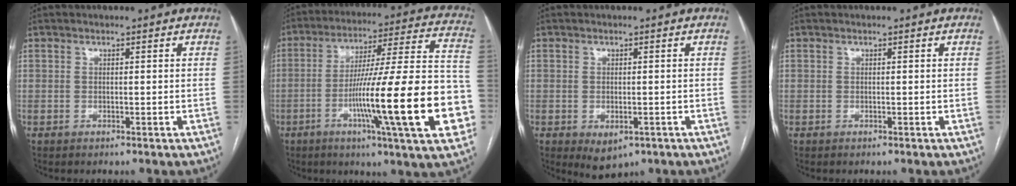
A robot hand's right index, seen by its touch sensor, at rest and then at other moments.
{"total": 25.8, "force": [-7.3, 1.0, 24.7], "torque": [-0.314, -0.001, -0.117]}
{"total": 3.8, "force": [-1.6, 2.3, 2.6], "torque": [-0.036, -0.005, -0.009]}
{"total": 0.0}